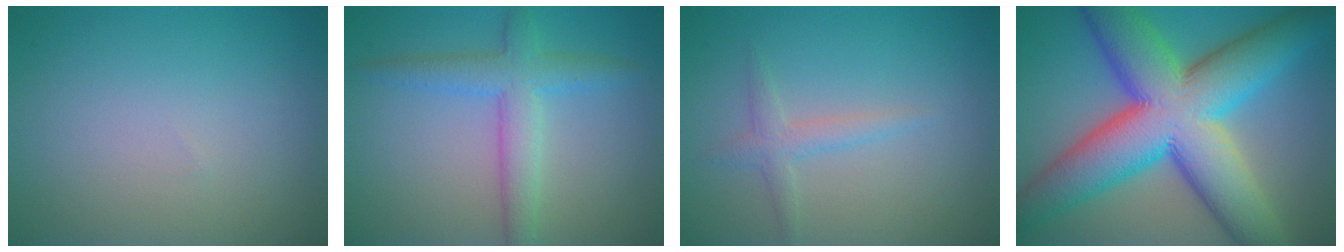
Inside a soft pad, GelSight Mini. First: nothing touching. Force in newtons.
{"total": 4.0, "press": 4.0, "slide": 0.2}
{"total": 1.7, "press": 1.7, "slide": 0.1}
{"total": 15.4, "press": 15.4, "slide": 0.1}